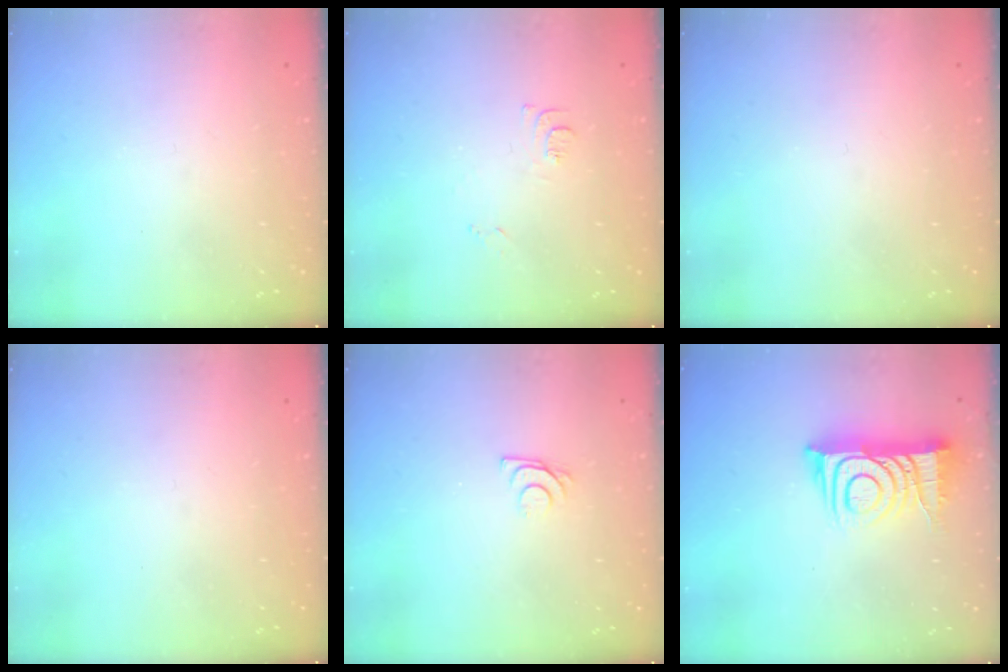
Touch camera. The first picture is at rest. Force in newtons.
{"total": 7.3, "press": 7.3, "slide": 0.7}
{"total": 0.0}
{"total": 0.0}
{"total": 7.0, "press": 6.9, "slide": 0.6}
{"total": 11.8, "press": 11.8, "slide": 1.1}